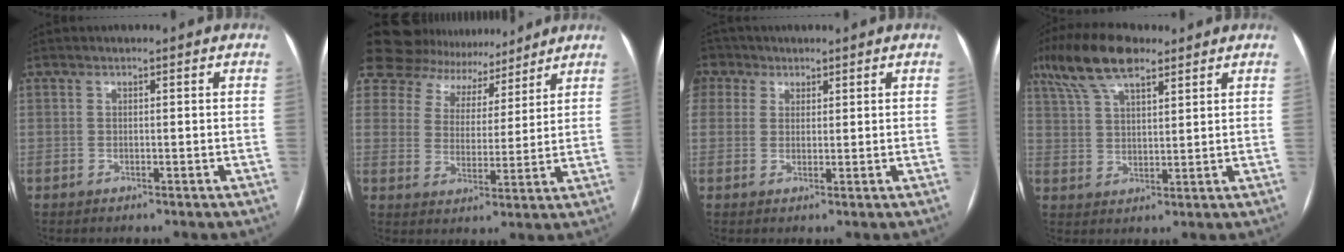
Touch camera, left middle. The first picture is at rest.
{"total": 15.7, "force": [14.1, 6.0, 3.3], "torque": [-0.070, 0.021, 0.209]}
{"total": 4.8, "force": [2.7, 3.9, 0.5], "torque": [-0.016, 0.020, 0.057]}
{"total": 11.3, "force": [7.8, 3.5, 7.4], "torque": [-0.152, 0.030, 0.147]}